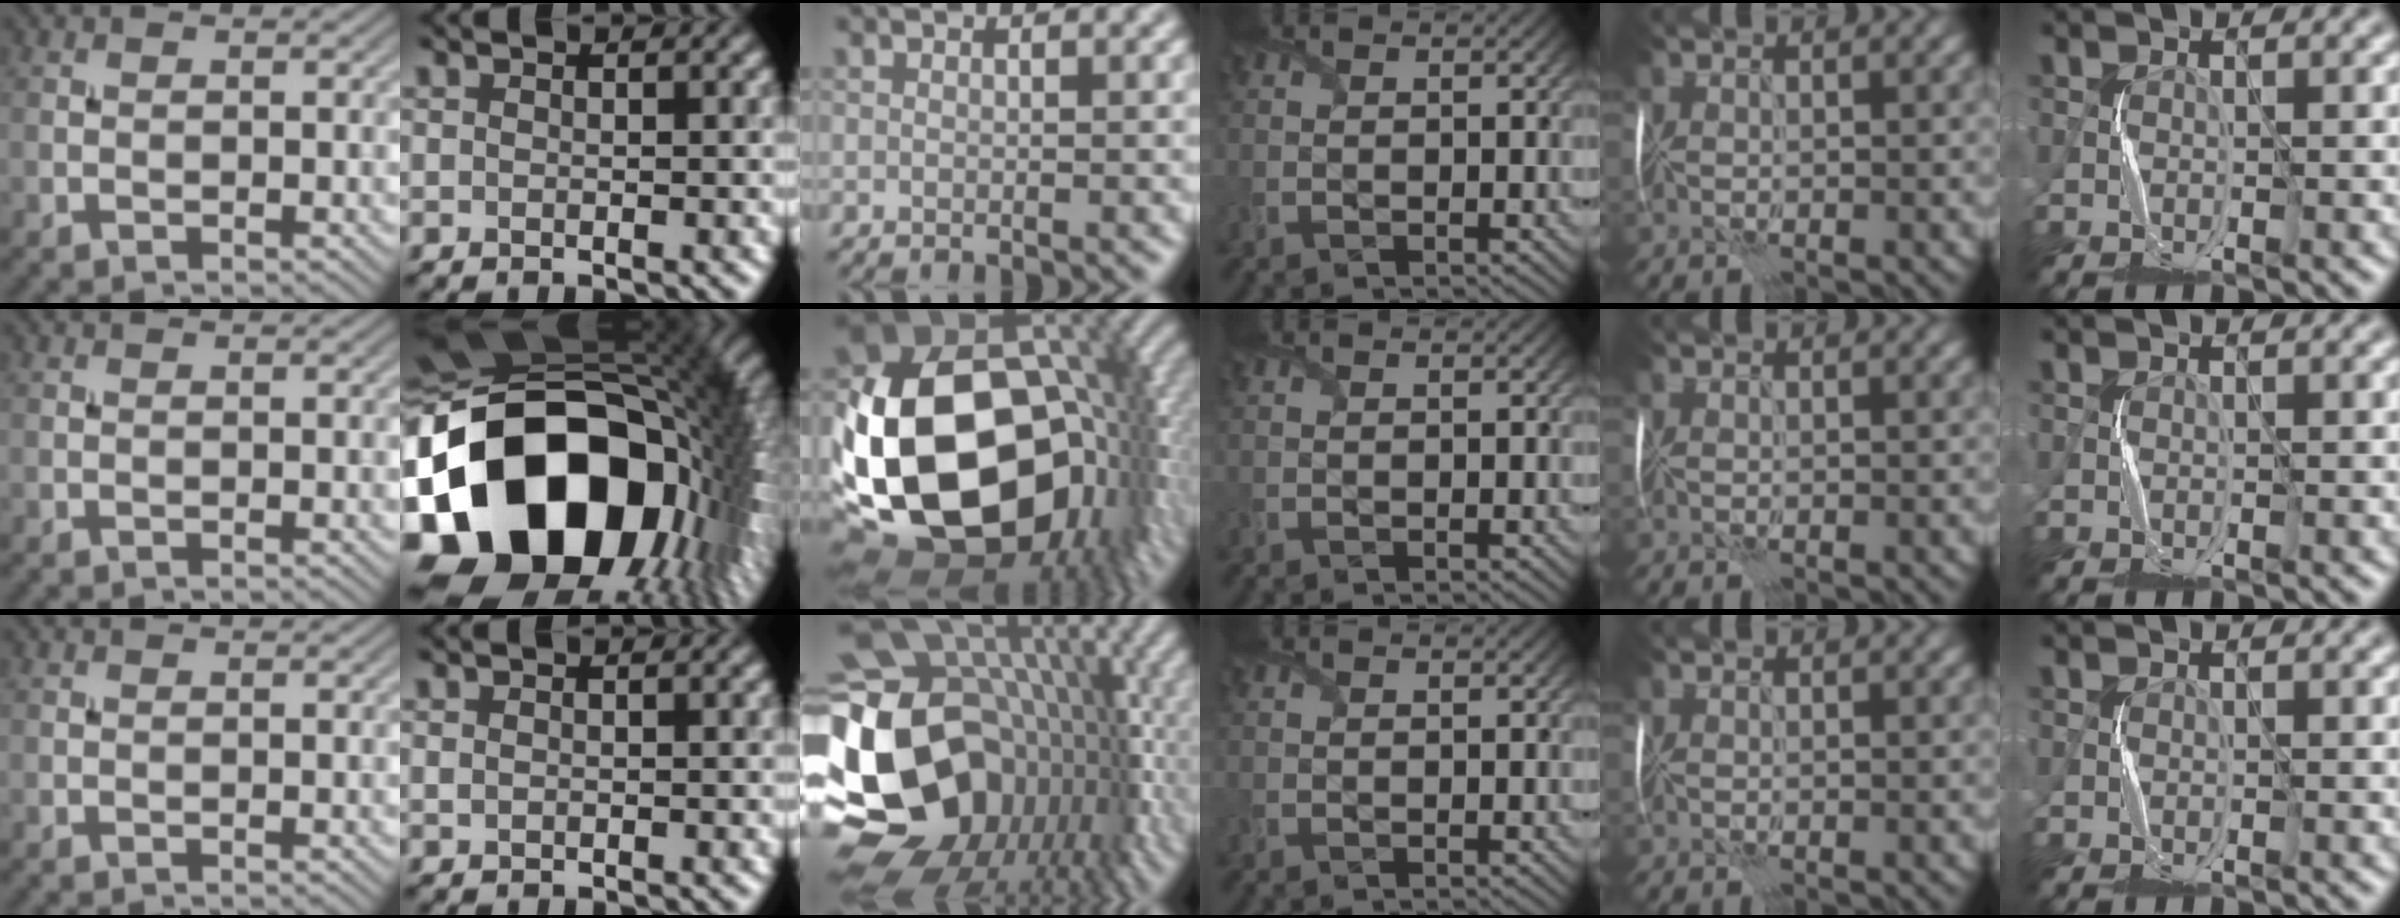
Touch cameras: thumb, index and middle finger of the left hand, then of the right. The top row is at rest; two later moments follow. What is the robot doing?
{"motion": "fold", "object": "shipping label"}